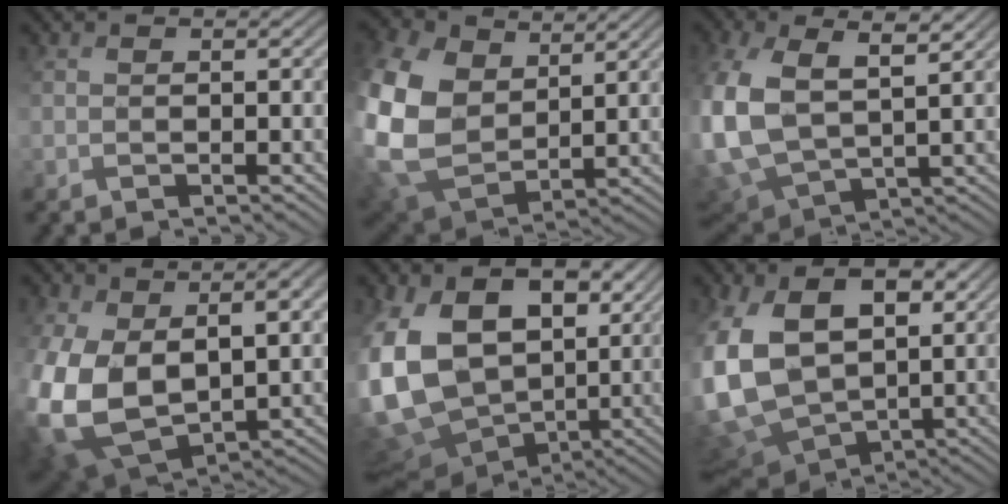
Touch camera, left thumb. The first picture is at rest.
{"total": 13.8, "force": [3.8, 10.0, 8.6], "torque": [-0.271, 0.015, 0.079]}
{"total": 12.9, "force": [3.1, 8.1, 9.6], "torque": [-0.273, -0.002, 0.066]}
{"total": 15.5, "force": [0.1, 10.2, 11.7], "torque": [-0.276, -0.034, 0.025]}
{"total": 17.6, "force": [2.9, 13.4, 11.1], "torque": [-0.262, -0.018, 0.078]}
{"total": 15.9, "force": [2.2, 11.8, 10.5], "torque": [-0.262, -0.031, 0.073]}